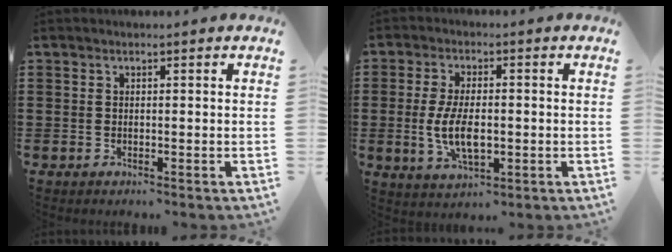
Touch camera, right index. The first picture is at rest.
{"total": 7.0, "force": [-0.8, 3.2, 6.2], "torque": [-0.138, -0.004, -0.019]}